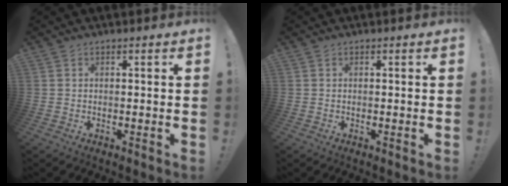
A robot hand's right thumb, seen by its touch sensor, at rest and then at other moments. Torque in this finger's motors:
{"motor_torque": [-0.02, 0.05, 0.09, -0.17, -0.03]}